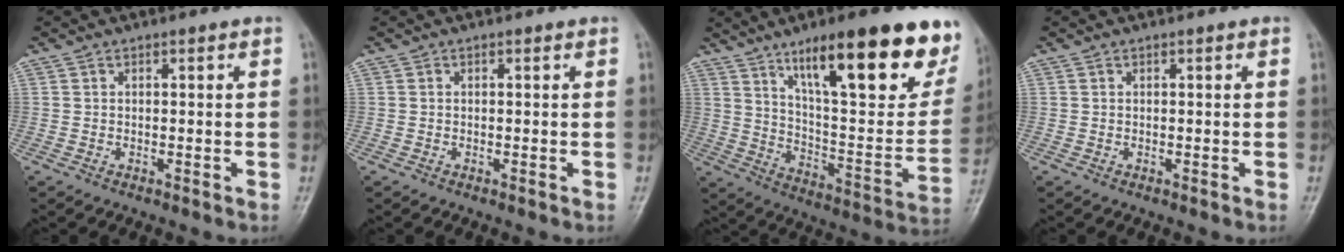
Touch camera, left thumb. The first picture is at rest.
{"total": 0.0}
{"total": 27.7, "force": [16.2, 7.7, 21.1], "torque": [-0.265, -0.047, 0.254]}
{"total": 0.0}